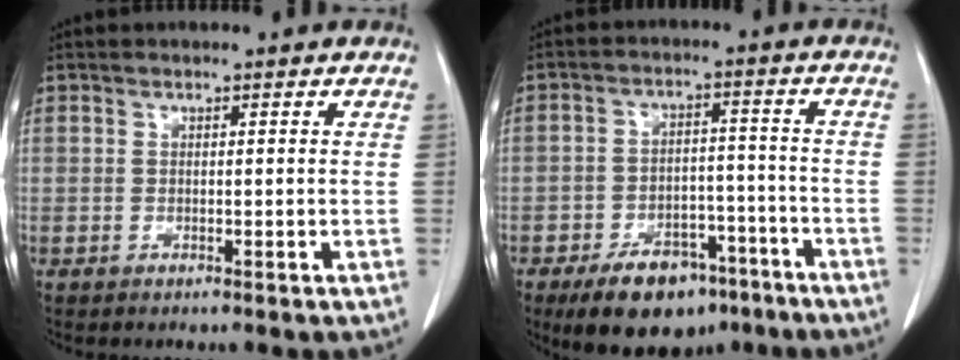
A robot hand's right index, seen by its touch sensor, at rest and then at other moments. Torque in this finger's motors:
{"motor_torque": [0.17, -0.23, 0.06, -0.01]}